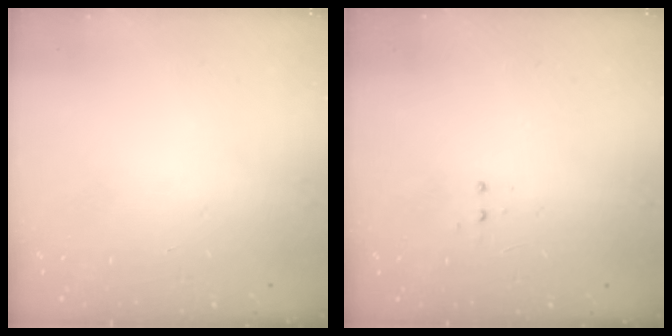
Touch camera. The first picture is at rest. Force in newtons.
{"total": 3.3, "press": 3.2, "slide": 0.7}